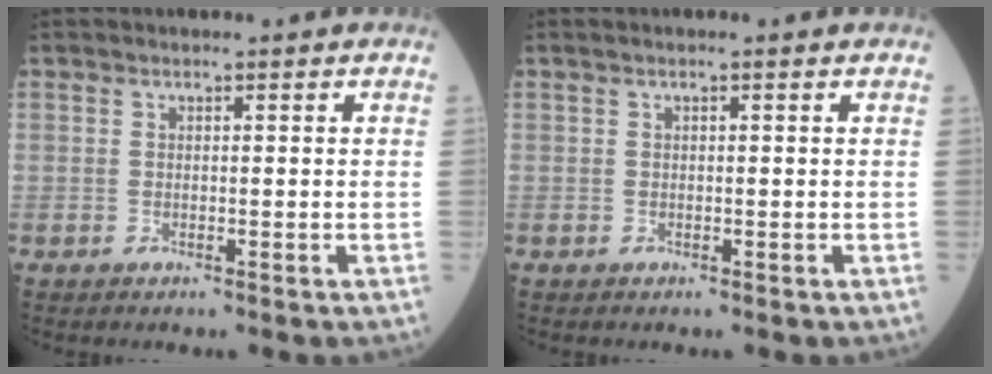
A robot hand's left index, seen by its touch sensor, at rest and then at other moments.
{"total": 0.5, "force": [0.3, -0.1, 0.5], "torque": [-0.016, 0.008, 0.006]}